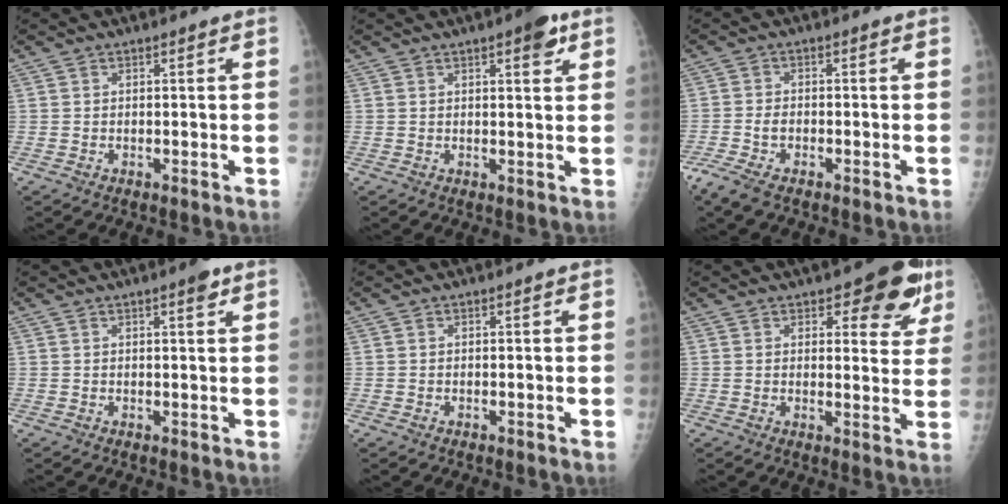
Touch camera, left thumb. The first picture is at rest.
{"total": 4.5, "force": [2.4, 1.5, 3.4], "torque": [-0.036, -0.008, 0.027]}
{"total": 5.2, "force": [-3.3, 2.2, 3.4], "torque": [-0.090, 0.005, -0.062]}
{"total": 2.1, "force": [1.3, 0.5, 1.6], "torque": [-0.020, -0.005, 0.015]}
{"total": 0.0}
{"total": 9.4, "force": [5.4, 4.4, 6.4], "torque": [-0.036, -0.022, 0.065]}